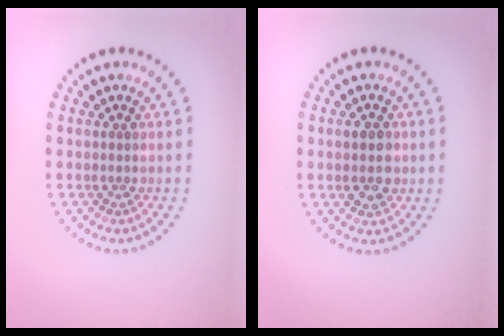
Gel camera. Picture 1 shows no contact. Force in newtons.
{"total": 2.4, "press": 2.4, "slide": 0.1}